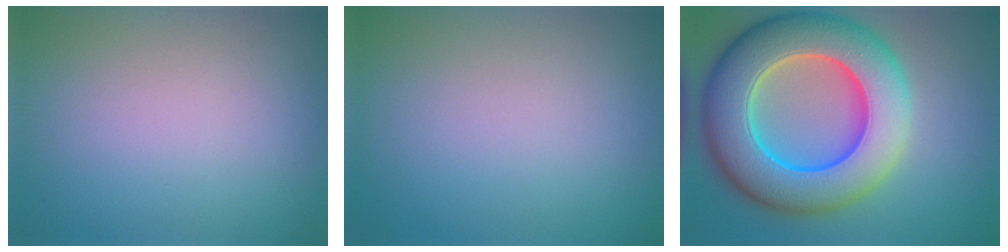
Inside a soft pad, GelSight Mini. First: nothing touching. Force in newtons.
{"total": 0.0}
{"total": 13.3, "press": 13.1, "slide": 2.1}